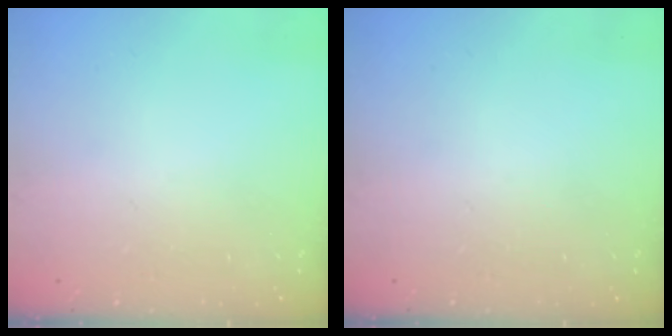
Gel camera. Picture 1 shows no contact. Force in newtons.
{"total": 0.0}